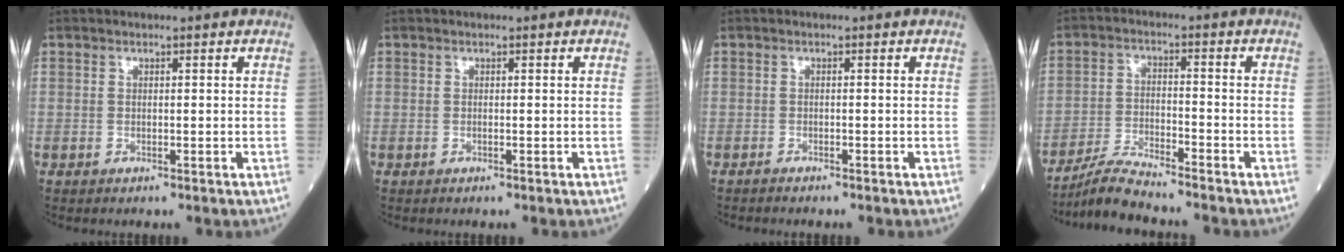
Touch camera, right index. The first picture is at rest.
{"total": 0.0}
{"total": 1.0, "force": [-0.9, 0.1, 0.3], "torque": [-0.008, -0.001, -0.012]}
{"total": 6.6, "force": [-6.2, -0.3, 2.1], "torque": [-0.044, -0.017, -0.117]}